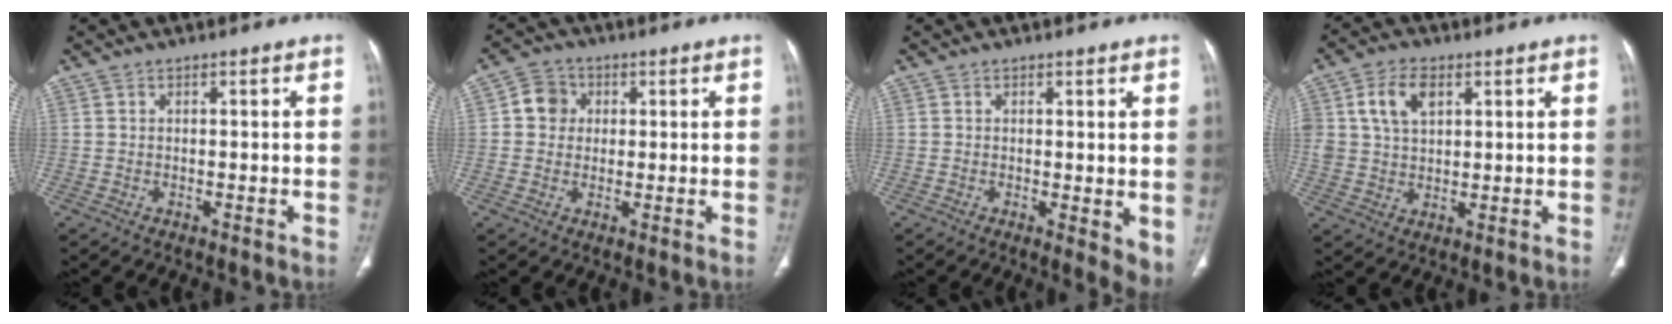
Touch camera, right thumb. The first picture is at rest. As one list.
[{"total": 5.2, "force": [0.9, 4.8, 1.9], "torque": [-0.012, 0.007, 0.007]}, {"total": 4.8, "force": [0.1, 1.9, 4.5], "torque": [-0.055, -0.014, 0.000]}, {"total": 8.0, "force": [2.9, 5.3, 5.3], "torque": [-0.087, -0.004, 0.057]}]